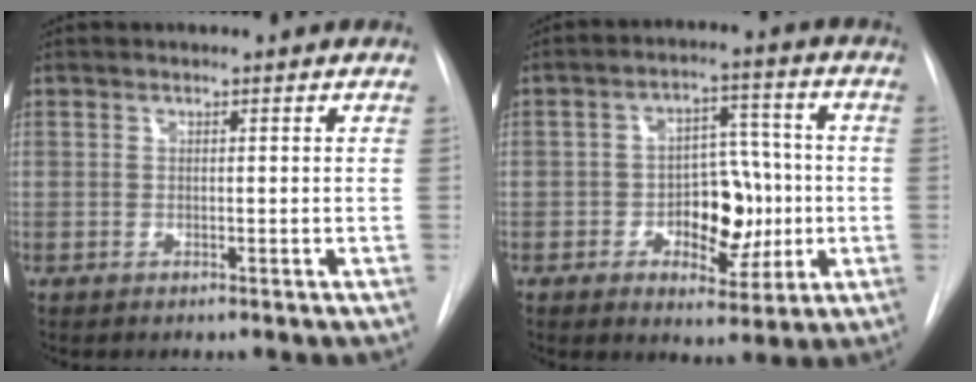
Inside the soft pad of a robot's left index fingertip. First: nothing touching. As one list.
[{"total": 10.0, "force": [-1.8, 5.6, 8.1], "torque": [-0.112, 0.021, -0.021]}]